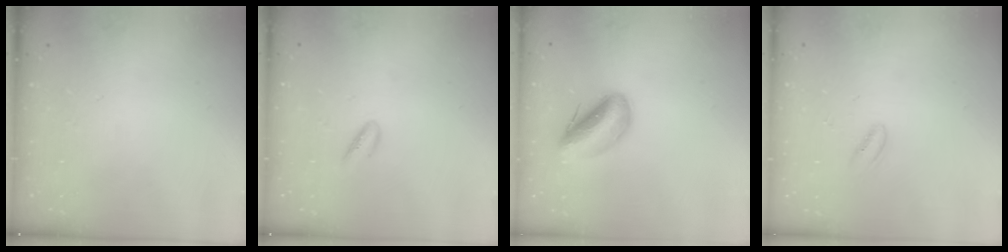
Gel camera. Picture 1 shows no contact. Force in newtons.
{"total": 3.0, "press": 2.8, "slide": 0.9}
{"total": 8.9, "press": 8.4, "slide": 2.7}
{"total": 1.5, "press": 1.4, "slide": 0.3}